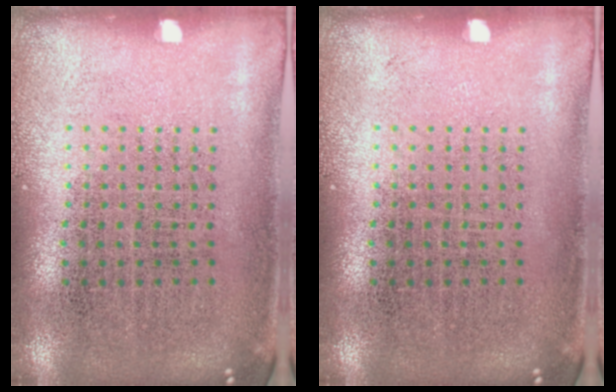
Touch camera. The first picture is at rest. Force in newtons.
{"total": 0.0}